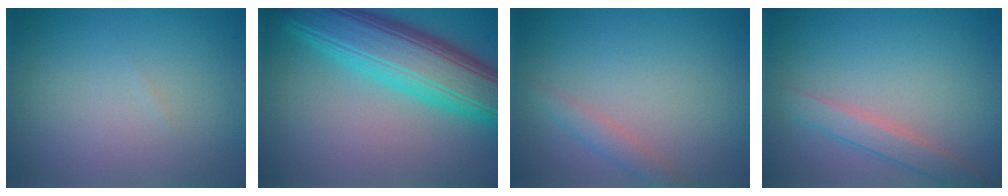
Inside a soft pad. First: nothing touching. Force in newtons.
{"total": 9.9, "press": 9.9, "slide": 0.2}
{"total": 1.6, "press": 1.6, "slide": 0.2}
{"total": 2.4, "press": 2.4, "slide": 0.1}